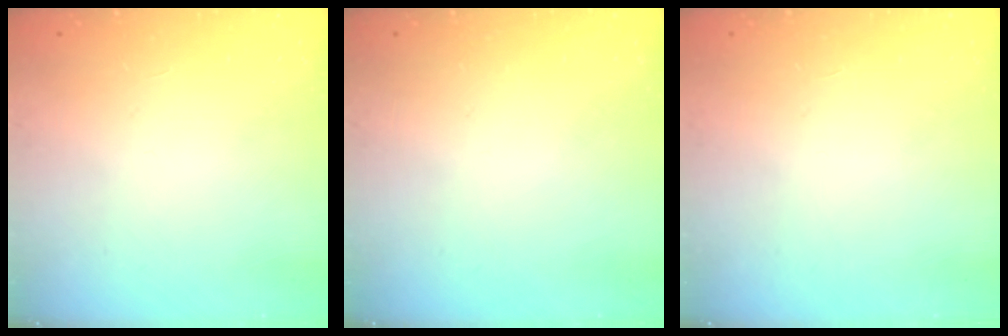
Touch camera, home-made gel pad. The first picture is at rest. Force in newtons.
{"total": 0.0}
{"total": 0.0}